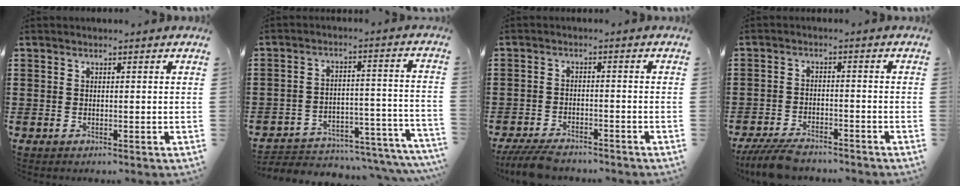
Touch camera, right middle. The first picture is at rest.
{"total": 3.9, "force": [-3.6, 1.1, 0.7], "torque": [-0.019, 0.005, -0.077]}
{"total": 4.3, "force": [-4.0, 0.8, 1.4], "torque": [-0.036, -0.003, -0.080]}
{"total": 4.8, "force": [-4.4, 0.9, 1.7], "torque": [-0.047, -0.005, -0.091]}